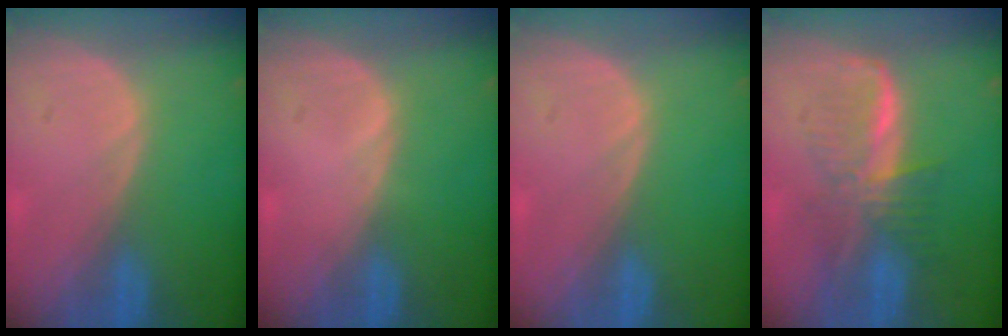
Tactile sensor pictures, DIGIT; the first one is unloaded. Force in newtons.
{"total": 0.5, "press": 0.1, "slide": 0.5}
{"total": 0.0}
{"total": 6.5, "press": 6.3, "slide": 1.6}